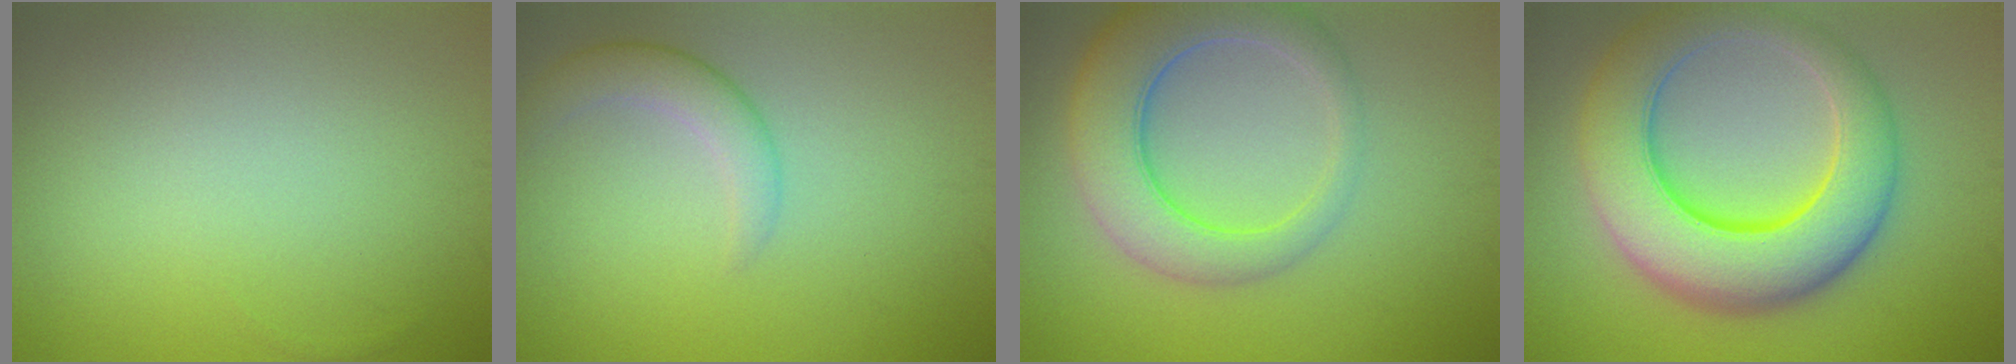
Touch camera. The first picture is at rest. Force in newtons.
{"total": 2.6, "press": 2.6, "slide": 0.1}
{"total": 7.2, "press": 7.2, "slide": 0.6}
{"total": 10.4, "press": 10.4, "slide": 0.4}